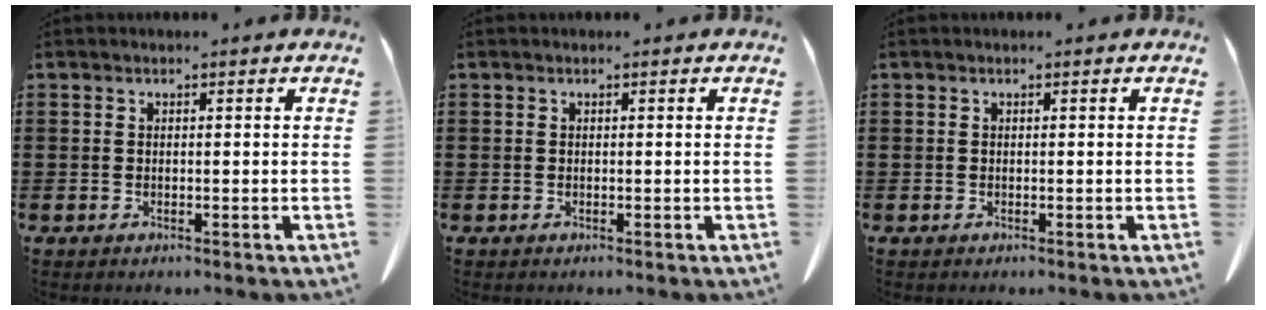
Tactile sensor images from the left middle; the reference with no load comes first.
{"total": 0.0}
{"total": 0.0}